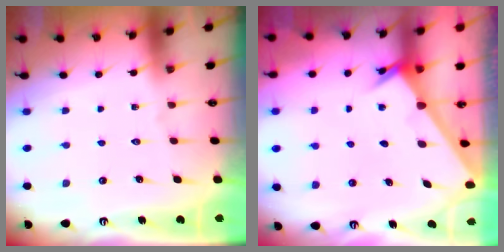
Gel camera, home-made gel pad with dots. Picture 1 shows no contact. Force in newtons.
{"total": 2.5, "press": 2.5, "slide": 0.2}